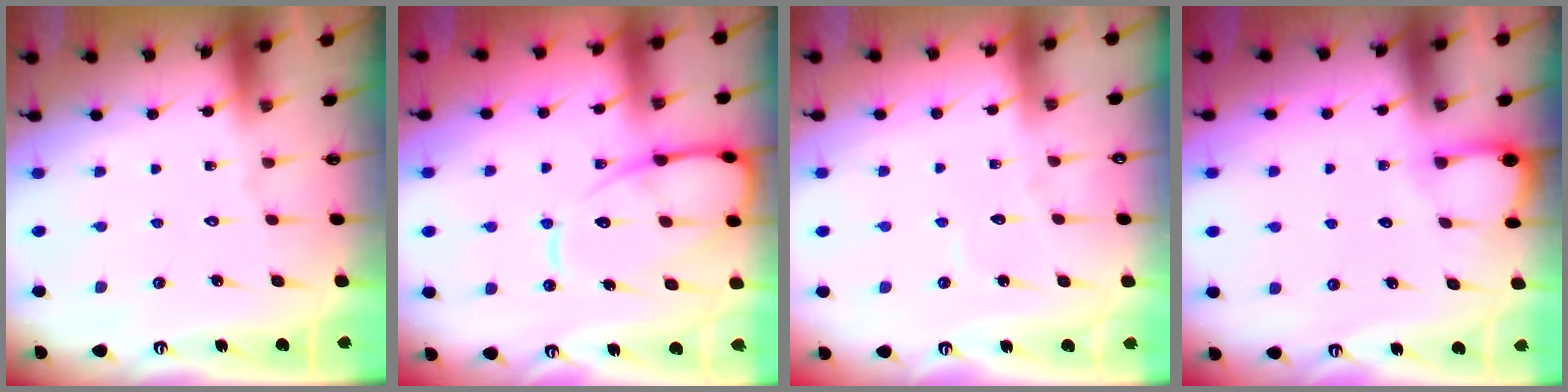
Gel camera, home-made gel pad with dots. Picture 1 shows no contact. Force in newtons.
{"total": 13.5, "press": 13.5, "slide": 1.5}
{"total": 2.6, "press": 2.6, "slide": 0.3}
{"total": 3.4, "press": 3.4, "slide": 0.3}